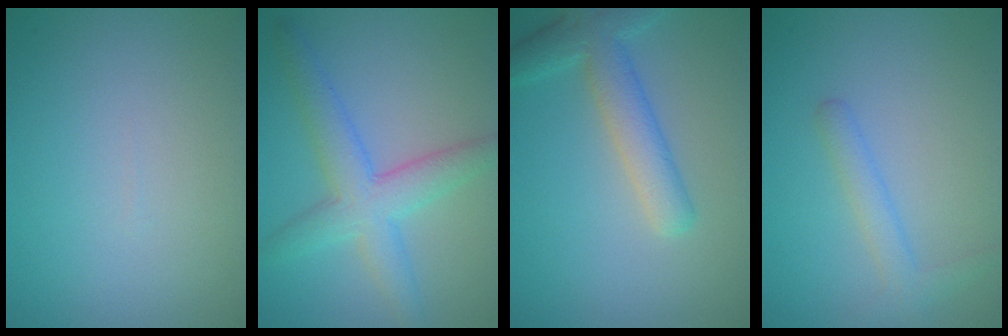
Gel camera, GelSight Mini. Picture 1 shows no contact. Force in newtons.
{"total": 4.7, "press": 4.7, "slide": 0.0}
{"total": 4.4, "press": 4.4, "slide": 0.2}
{"total": 2.0, "press": 1.9, "slide": 0.1}